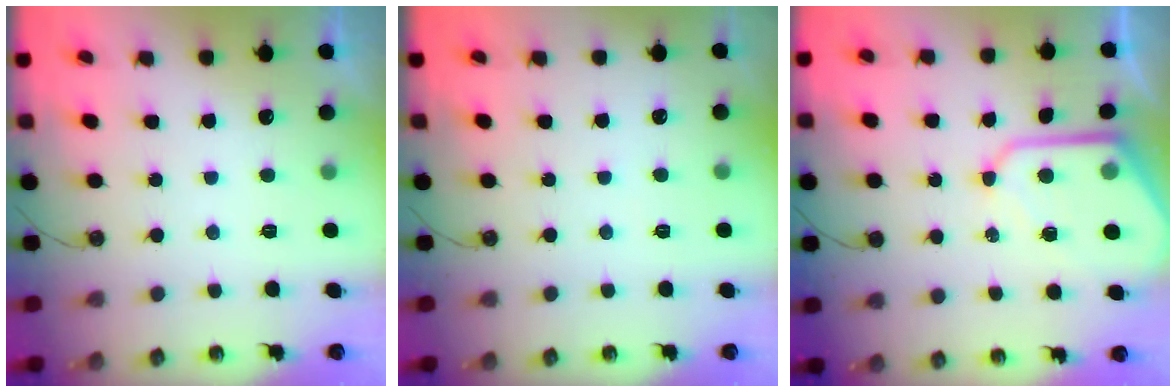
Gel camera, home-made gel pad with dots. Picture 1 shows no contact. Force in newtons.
{"total": 3.0, "press": 2.9, "slide": 0.4}
{"total": 12.0, "press": 12.0, "slide": 1.1}